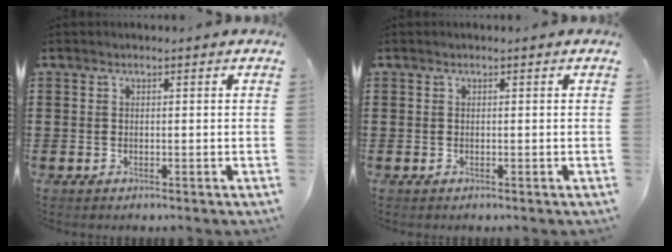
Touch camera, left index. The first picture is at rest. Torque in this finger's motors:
{"motor_torque": [0.00, 0.00, 0.00, 0.01]}